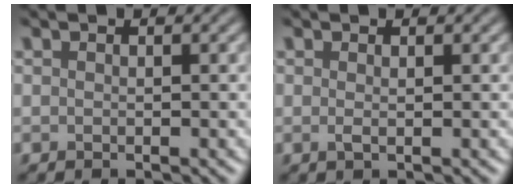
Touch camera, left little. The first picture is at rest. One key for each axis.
{"total": 0.7, "fx": 0.1, "fy": 0.2, "fz": 0.7, "tx": -0.013, "ty": 0.000, "tz": 0.002}